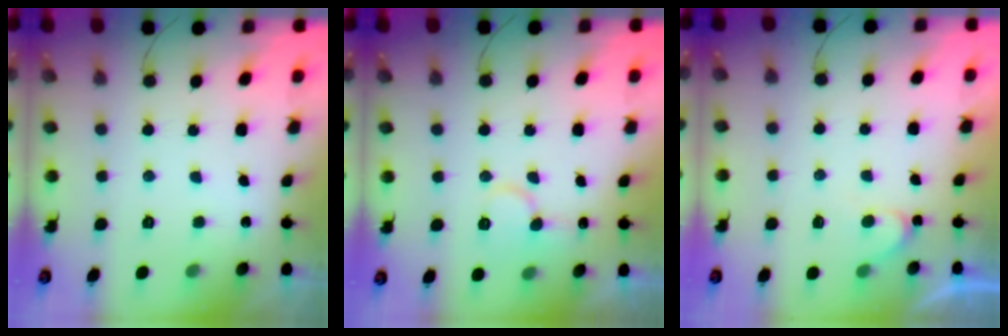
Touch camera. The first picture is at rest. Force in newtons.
{"total": 9.2, "press": 9.1, "slide": 1.5}
{"total": 3.9, "press": 3.9, "slide": 0.2}